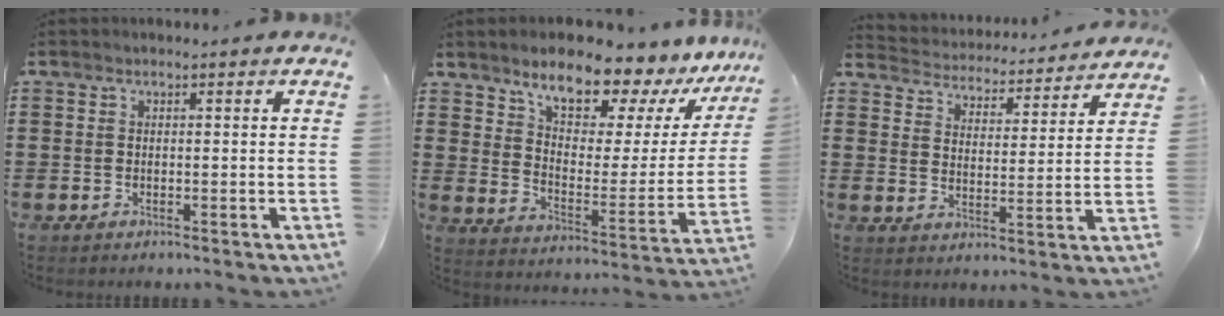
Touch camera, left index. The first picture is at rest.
{"total": 10.3, "force": [8.8, 3.2, 4.5], "torque": [-0.098, -0.063, 0.148]}
{"total": 4.0, "force": [4.0, 0.2, -0.2], "torque": [-0.022, -0.034, 0.064]}